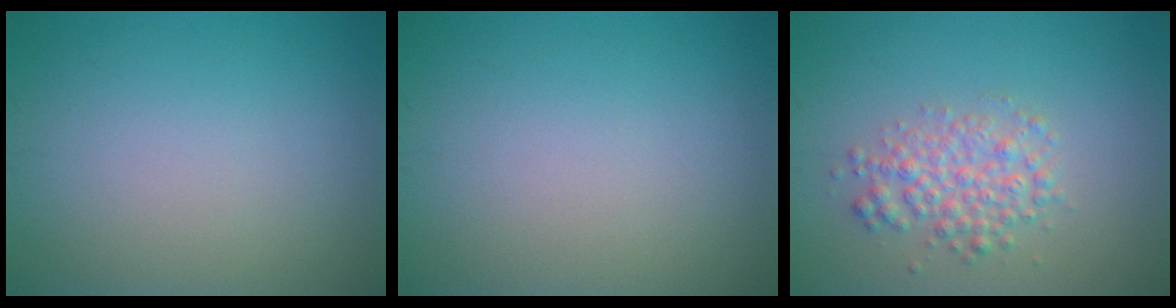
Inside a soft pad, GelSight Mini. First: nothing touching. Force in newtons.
{"total": 0.0}
{"total": 3.1, "press": 3.1, "slide": 0.2}